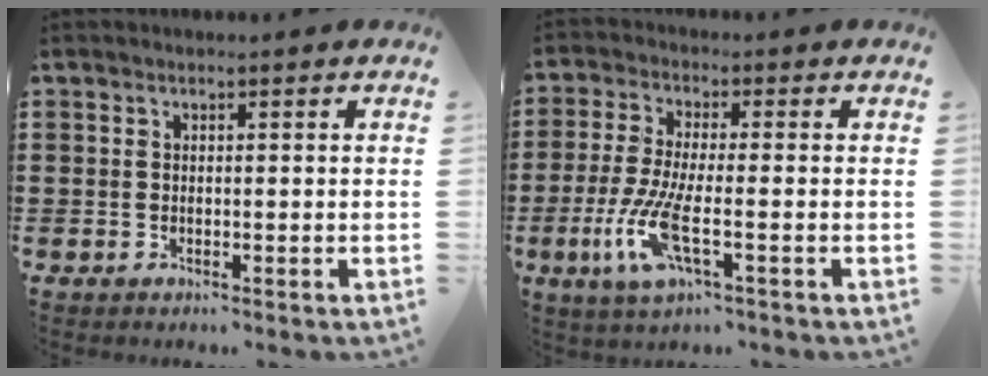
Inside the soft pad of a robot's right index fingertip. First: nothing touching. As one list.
[{"total": 8.3, "force": [-3.0, 1.6, 7.5], "torque": [-0.179, -0.026, -0.060]}]